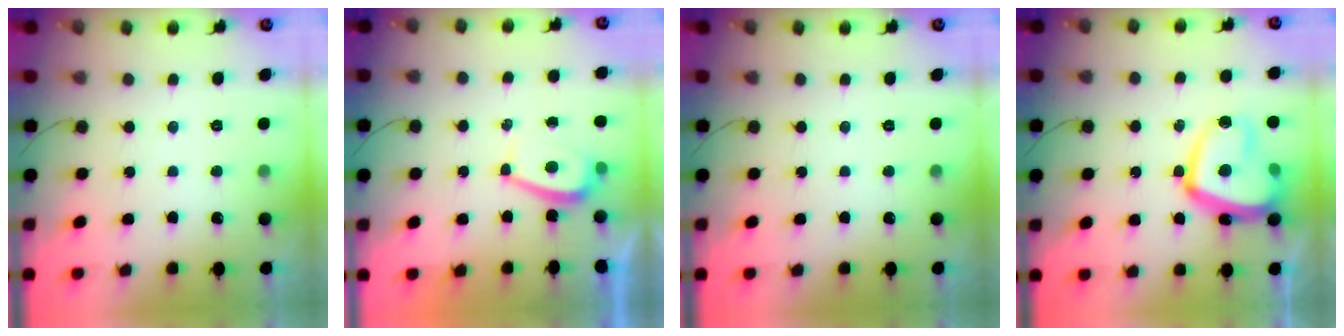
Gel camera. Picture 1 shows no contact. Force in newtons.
{"total": 2.4, "press": 2.3, "slide": 0.6}
{"total": 0.0}
{"total": 17.9, "press": 17.8, "slide": 1.8}